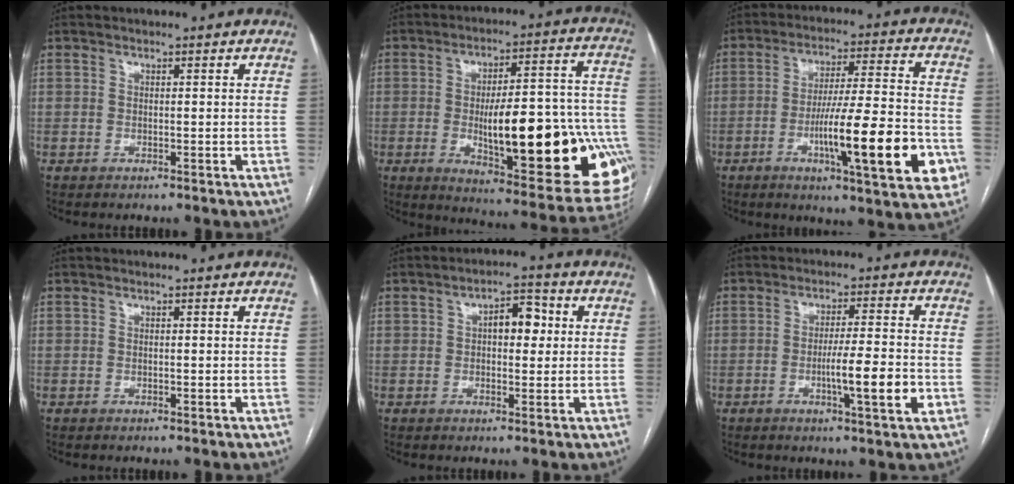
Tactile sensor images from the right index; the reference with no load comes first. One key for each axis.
{"total": 28.9, "fx": -6.6, "fy": 7.4, "fz": 27.1, "tx": -0.283, "ty": 0.014, "tz": -0.072}
{"total": 18.5, "fx": -5.8, "fy": 1.7, "fz": 17.5, "tx": -0.243, "ty": -0.004, "tz": -0.081}
{"total": 0.0}
{"total": 5.2, "fx": 0.8, "fy": 2.5, "fz": 4.5, "tx": -0.066, "ty": 0.020, "tz": 0.012}
{"total": 8.2, "fx": -2.3, "fy": 0.0, "fz": 7.9, "tx": -0.127, "ty": -0.006, "tz": -0.036}